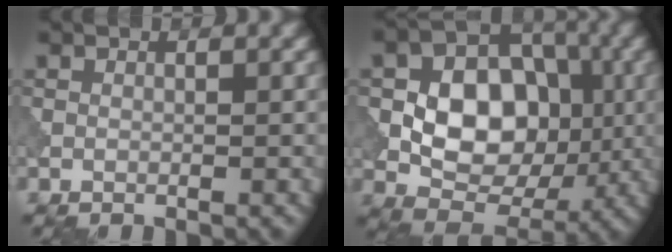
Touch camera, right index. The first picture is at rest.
{"total": 9.3, "force": [-0.5, 6.7, 6.4], "torque": [-0.101, 0.006, -0.014]}